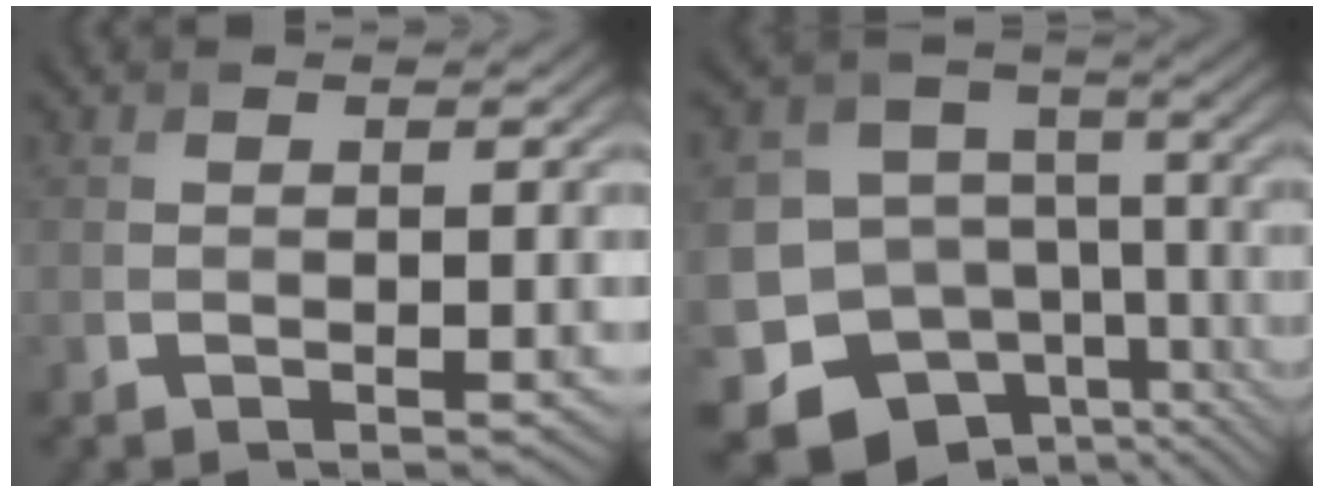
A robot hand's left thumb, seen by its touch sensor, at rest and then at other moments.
{"total": 16.9, "force": [-8.5, 12.9, 6.9], "torque": [-0.188, -0.044, -0.100]}